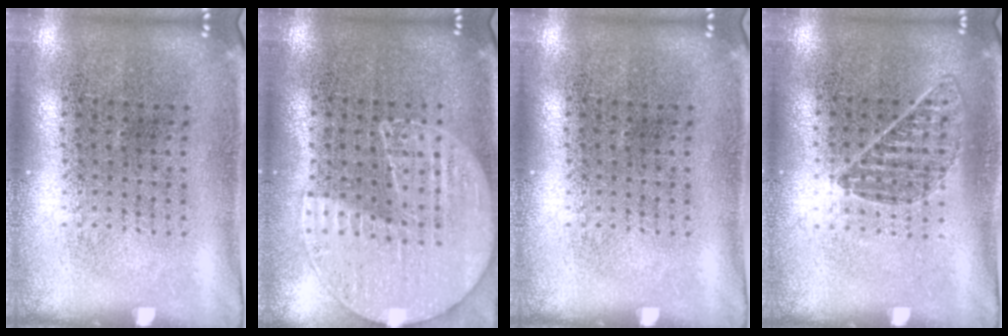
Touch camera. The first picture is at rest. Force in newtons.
{"total": 1.1, "press": 1.1, "slide": 0.4}
{"total": 0.0}
{"total": 0.8, "press": 0.8, "slide": 0.2}